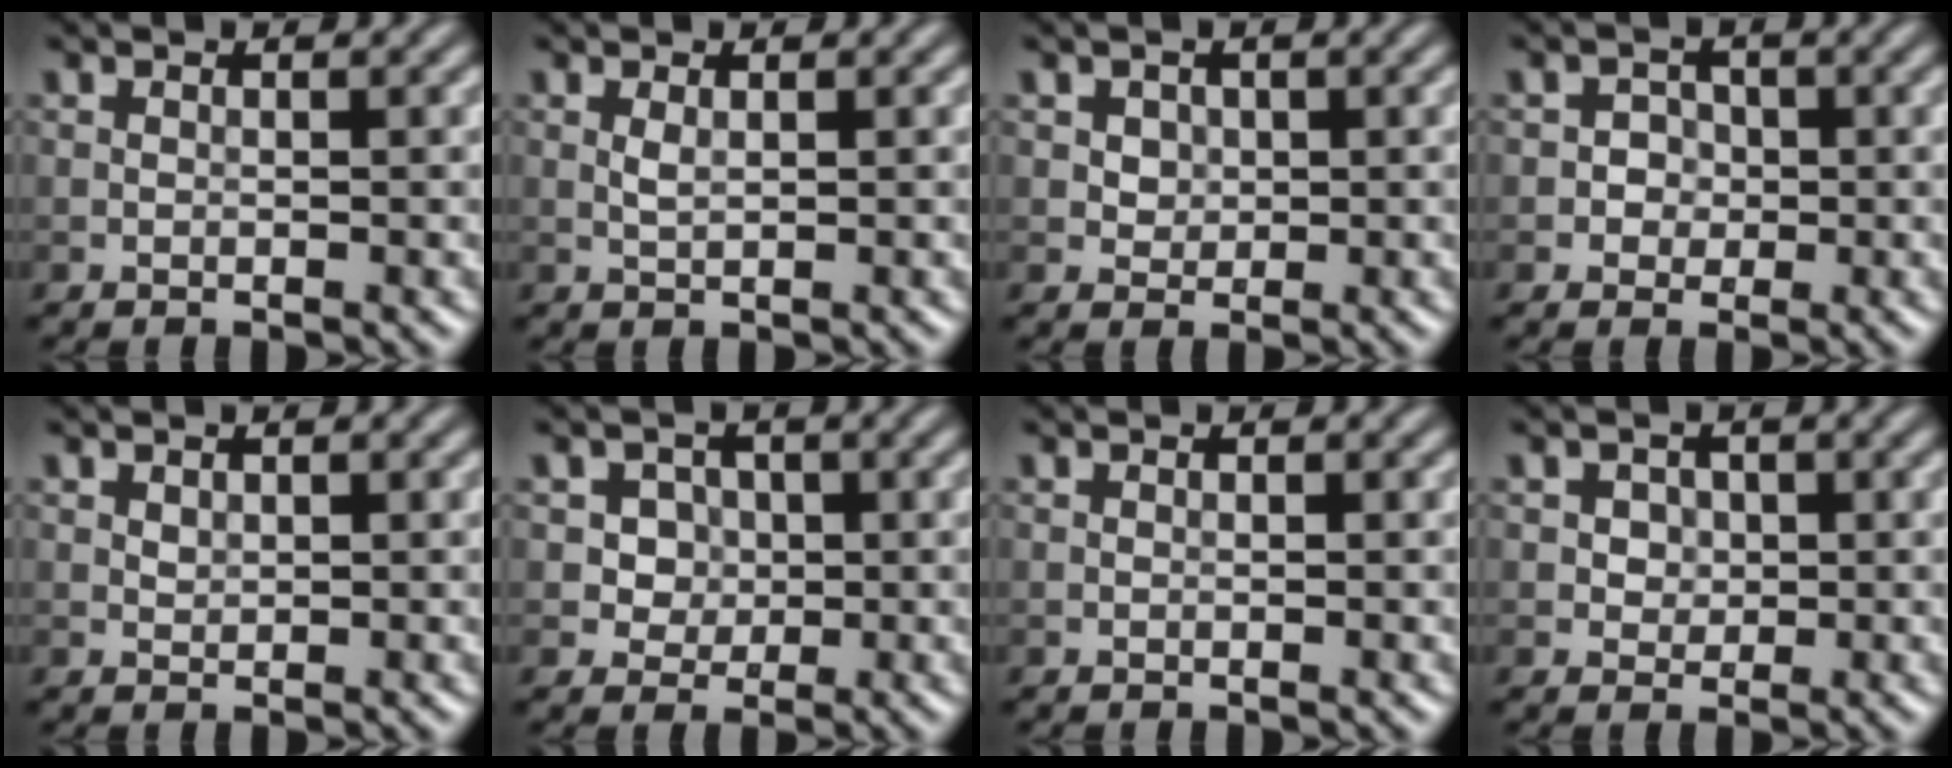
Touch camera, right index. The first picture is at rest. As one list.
[{"total": 0.9, "force": [0.3, 0.3, 0.8], "torque": [-0.020, 0.000, 0.006]}, {"total": 1.7, "force": [0.6, 1.5, 0.7], "torque": [-0.015, 0.003, 0.020]}, {"total": 1.6, "force": [-0.2, 1.6, 0.4], "torque": [0.017, 0.000, -0.011]}, {"total": 0.6, "force": [0.4, 0.4, 0.3], "torque": [-0.008, -0.002, 0.009]}, {"total": 2.8, "force": [0.6, 2.5, 1.1], "torque": [-0.008, -0.002, 0.012]}, {"total": 0.0}, {"total": 1.8, "force": [0.5, 1.6, 0.7], "torque": [-0.006, 0.000, 0.012]}]